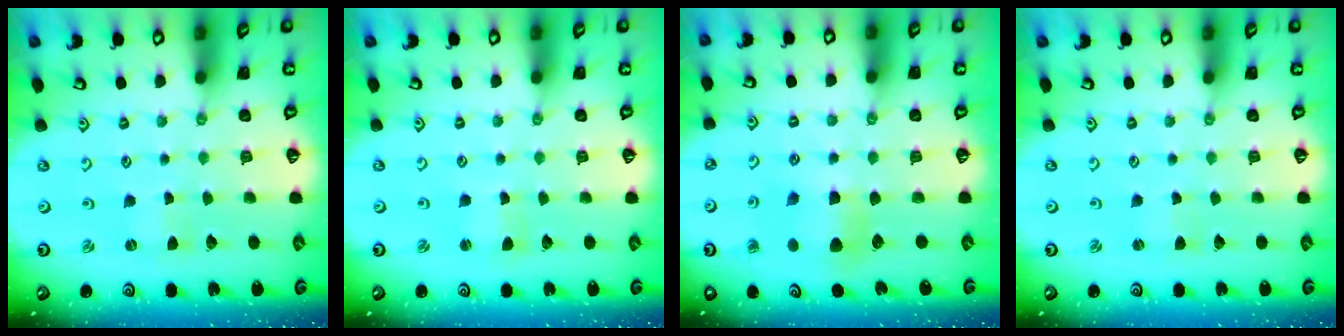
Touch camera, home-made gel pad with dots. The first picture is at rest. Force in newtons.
{"total": 1.6, "press": 1.5, "slide": 0.3}
{"total": 6.6, "press": 6.5, "slide": 0.6}
{"total": 1.7, "press": 1.6, "slide": 0.3}